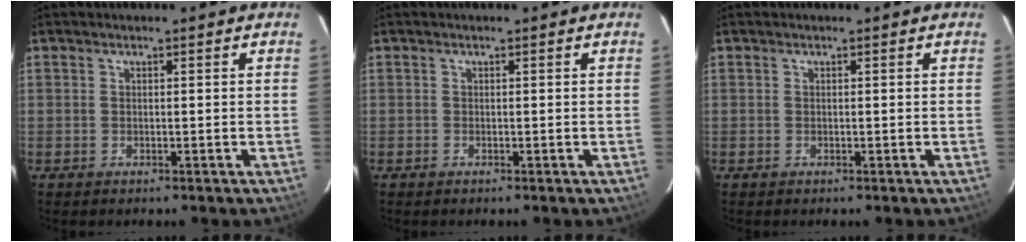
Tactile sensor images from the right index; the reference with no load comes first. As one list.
[{"total": 0.0}, {"total": 0.0}]